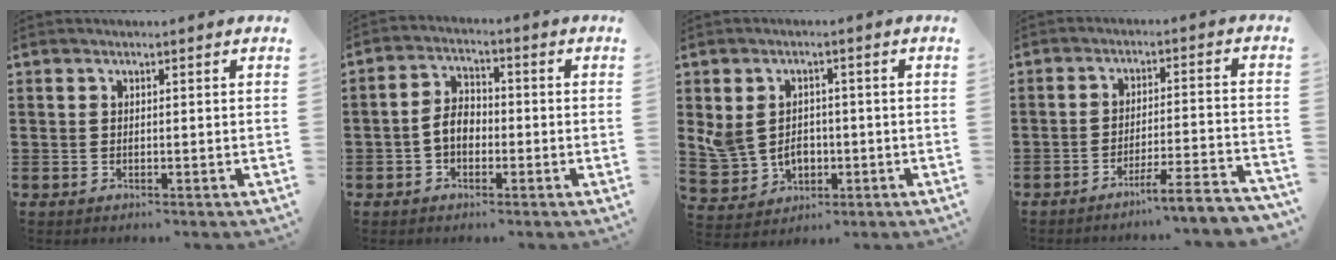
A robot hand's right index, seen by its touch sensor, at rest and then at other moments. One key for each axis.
{"total": 4.5, "fx": -1.2, "fy": 2.9, "fz": 3.2, "tx": -0.075, "ty": 0.005, "tz": -0.028}
{"total": 5.6, "fx": -0.1, "fy": 4.8, "fz": 2.9, "tx": -0.081, "ty": 0.011, "tz": -0.003}
{"total": 5.6, "fx": -4.8, "fy": -0.3, "fz": 2.8, "tx": -0.047, "ty": -0.015, "tz": -0.092}